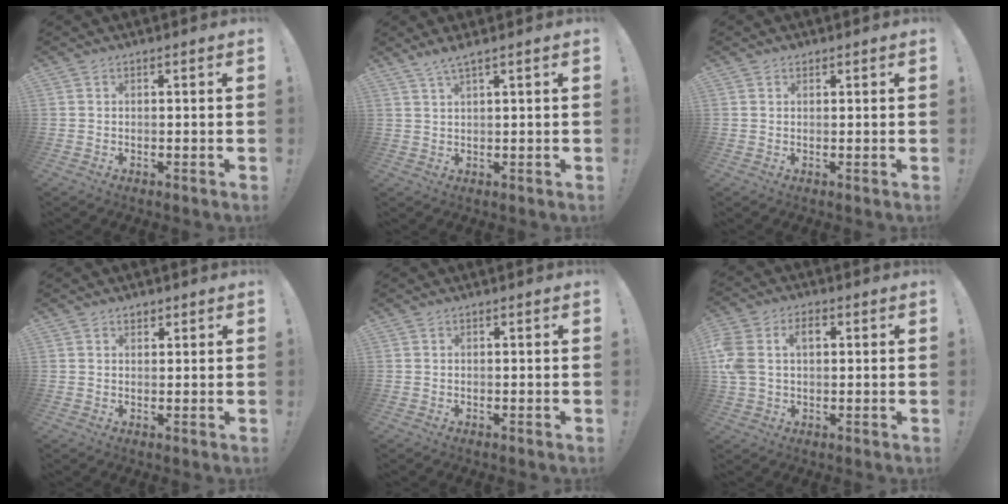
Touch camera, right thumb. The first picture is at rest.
{"total": 2.9, "force": [2.1, -0.4, 1.9], "torque": [-0.044, -0.006, 0.037]}
{"total": 0.9, "force": [0.7, 0.6, 0.1], "torque": [0.000, -0.001, 0.013]}
{"total": 1.5, "force": [1.1, 0.9, 0.4], "torque": [0.002, -0.005, 0.018]}
{"total": 0.0}
{"total": 9.2, "force": [1.9, 6.6, 6.1], "torque": [-0.147, 0.010, 0.034]}